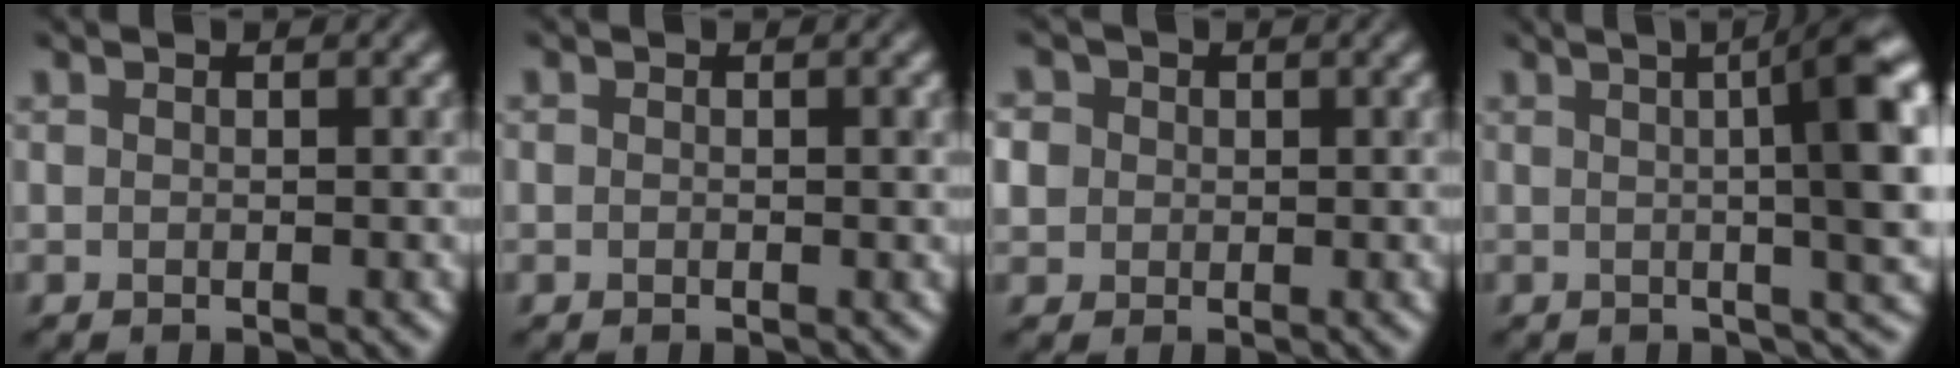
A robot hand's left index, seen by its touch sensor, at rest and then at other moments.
{"total": 0.8, "force": [0.1, 0.5, 0.6], "torque": [-0.005, -0.002, 0.002]}
{"total": 5.0, "force": [1.3, 4.5, 1.8], "torque": [-0.044, 0.035, -0.003]}
{"total": 10.4, "force": [1.2, 2.5, 10.0], "torque": [-0.097, 0.020, 0.010]}